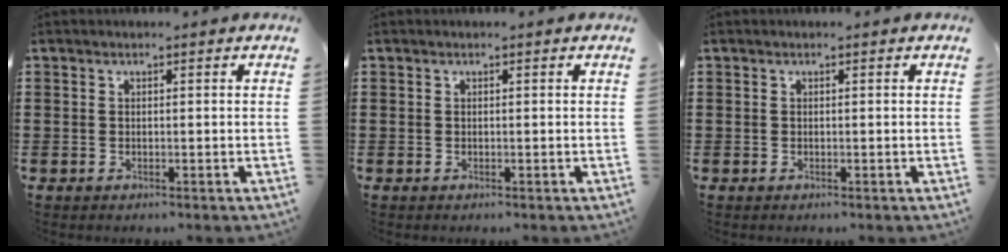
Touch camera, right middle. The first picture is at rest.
{"total": 0.0}
{"total": 0.0}